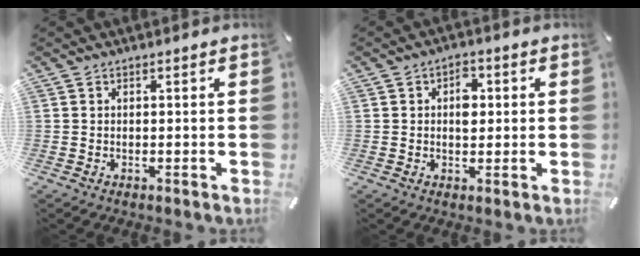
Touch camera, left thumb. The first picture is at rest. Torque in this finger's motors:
{"motor_torque": [0.05, 0.00, 0.49, -0.20, 0.11]}